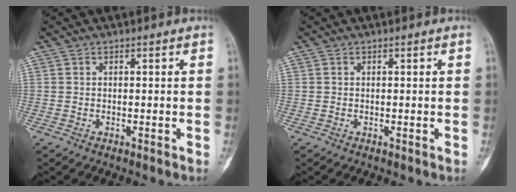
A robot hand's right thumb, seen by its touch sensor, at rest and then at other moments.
{"total": 0.0}